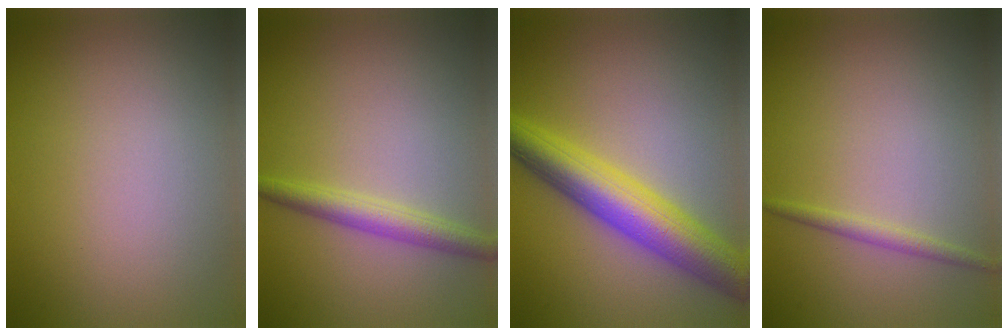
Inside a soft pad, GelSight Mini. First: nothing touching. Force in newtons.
{"total": 2.7, "press": 2.7, "slide": 0.1}
{"total": 7.2, "press": 7.2, "slide": 0.2}
{"total": 1.2, "press": 1.2, "slide": 0.1}